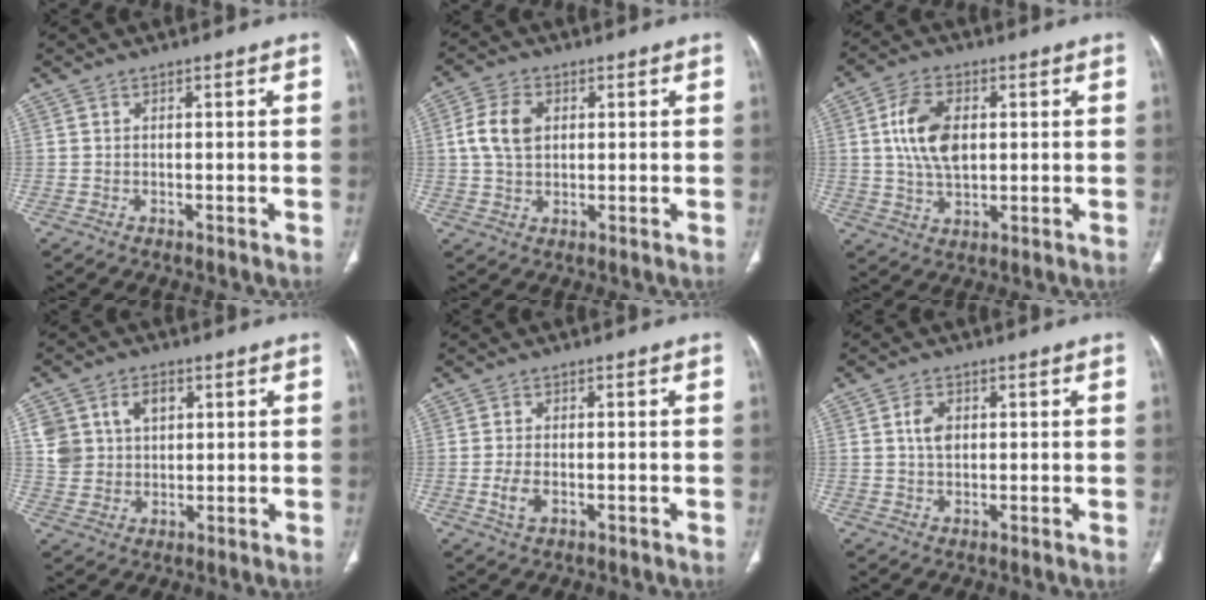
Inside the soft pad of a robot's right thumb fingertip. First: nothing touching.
{"total": 7.1, "force": [1.3, 4.9, 5.0], "torque": [-0.095, 0.006, 0.024]}
{"total": 10.3, "force": [1.6, 6.1, 8.1], "torque": [-0.149, -0.002, 0.033]}
{"total": 8.6, "force": [2.8, 6.8, 4.5], "torque": [-0.054, -0.004, 0.060]}
{"total": 3.6, "force": [-0.9, 2.0, 2.8], "torque": [-0.060, 0.000, -0.016]}
{"total": 3.5, "force": [0.7, 2.4, 2.5], "torque": [-0.042, -0.001, 0.011]}